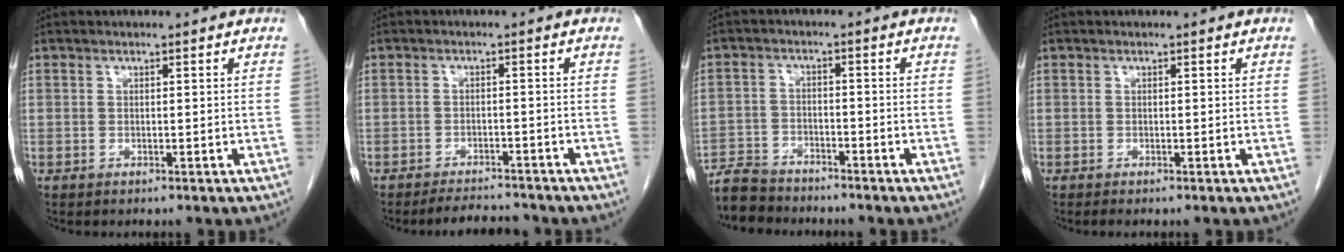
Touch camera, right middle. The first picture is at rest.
{"total": 4.5, "force": [-4.3, 0.8, 0.8], "torque": [-0.015, -0.011, -0.068]}
{"total": 6.1, "force": [-5.8, 1.7, 0.6], "torque": [-0.013, -0.012, -0.107]}
{"total": 0.0}